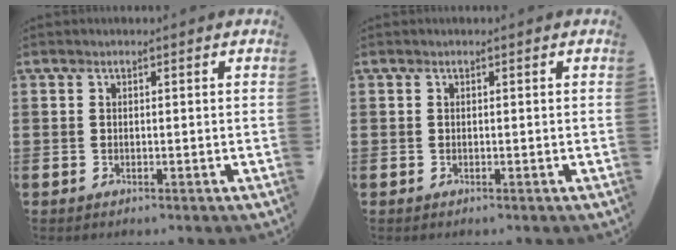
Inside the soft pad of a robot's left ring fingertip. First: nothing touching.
{"total": 0.0}